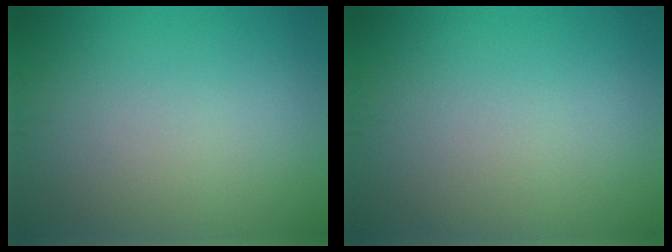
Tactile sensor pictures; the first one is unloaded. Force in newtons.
{"total": 0.0}